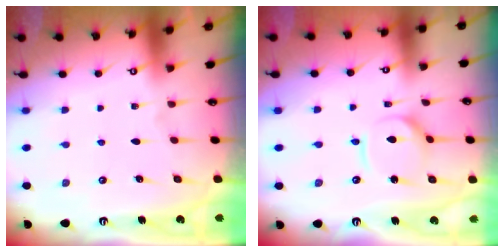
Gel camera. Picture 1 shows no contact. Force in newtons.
{"total": 6.6, "press": 6.6, "slide": 0.6}